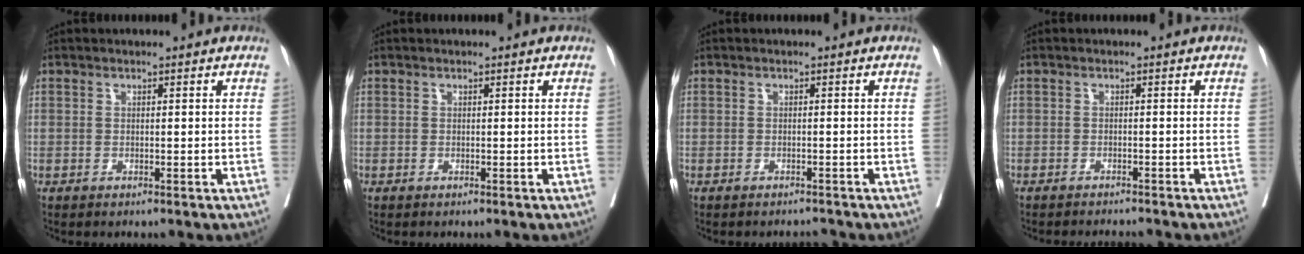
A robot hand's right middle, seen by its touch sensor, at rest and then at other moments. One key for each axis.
{"total": 0.0}
{"total": 1.9, "fx": -1.9, "fy": 0.2, "fz": 0.2, "tx": 0.000, "ty": -0.003, "tz": -0.028}
{"total": 5.0, "fx": -4.8, "fy": 0.4, "fz": 1.3, "tx": -0.012, "ty": -0.007, "tz": -0.062}